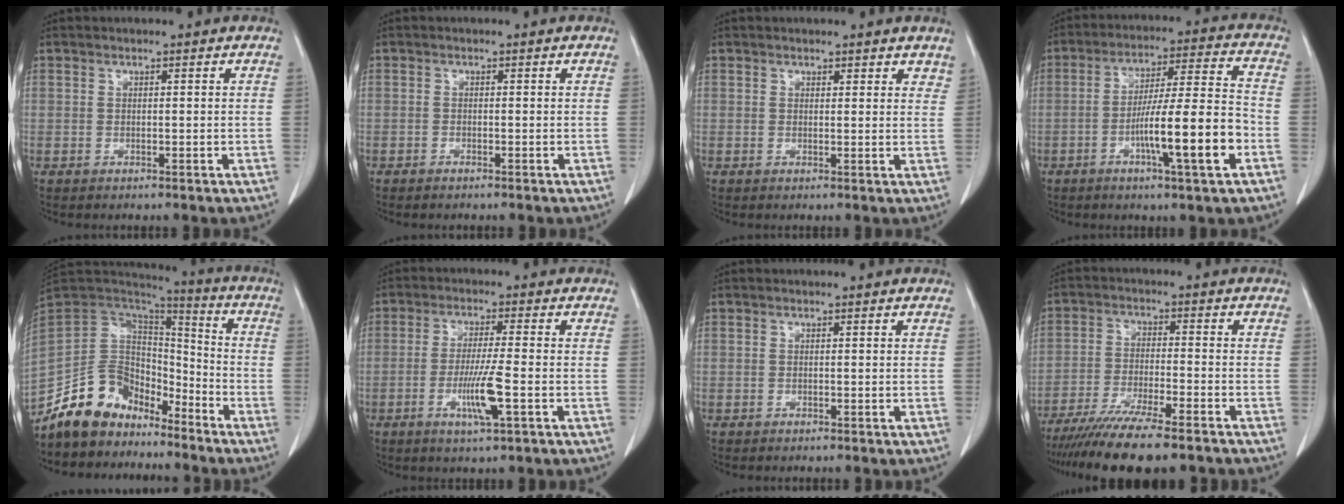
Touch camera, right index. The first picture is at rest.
{"total": 0.7, "force": [-0.6, 0.1, 0.2], "torque": [-0.007, -0.001, -0.010]}
{"total": 3.2, "force": [2.8, 1.3, 0.8], "torque": [0.010, -0.004, 0.021]}
{"total": 13.3, "force": [-4.7, 0.2, 12.5], "torque": [-0.206, 0.004, -0.077]}
{"total": 12.7, "force": [-10.3, 6.8, 3.0], "torque": [-0.052, 0.057, -0.190]}
{"total": 6.7, "force": [-2.4, -0.3, 6.3], "torque": [-0.119, -0.013, -0.043]}
{"total": 0.0}
{"total": 14.5, "force": [-12.0, 1.2, 8.1], "torque": [-0.139, -0.035, -0.194]}